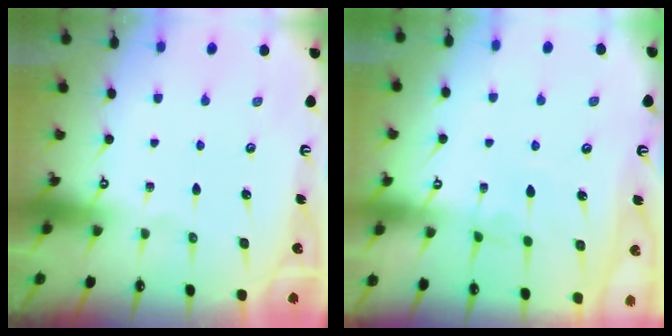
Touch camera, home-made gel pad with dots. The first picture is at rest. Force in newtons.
{"total": 1.1, "press": 1.0, "slide": 0.4}